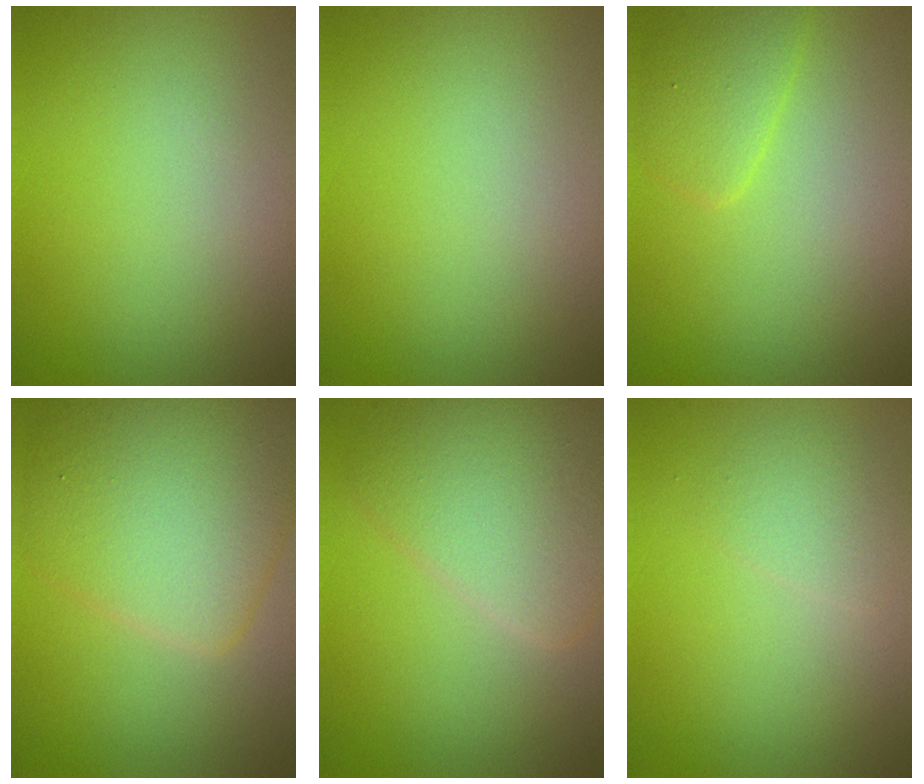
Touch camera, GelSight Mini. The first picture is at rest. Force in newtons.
{"total": 0.0}
{"total": 2.6, "press": 2.6, "slide": 0.1}
{"total": 7.9, "press": 7.9, "slide": 0.2}
{"total": 5.3, "press": 5.3, "slide": 0.1}
{"total": 1.6, "press": 1.6, "slide": 0.1}